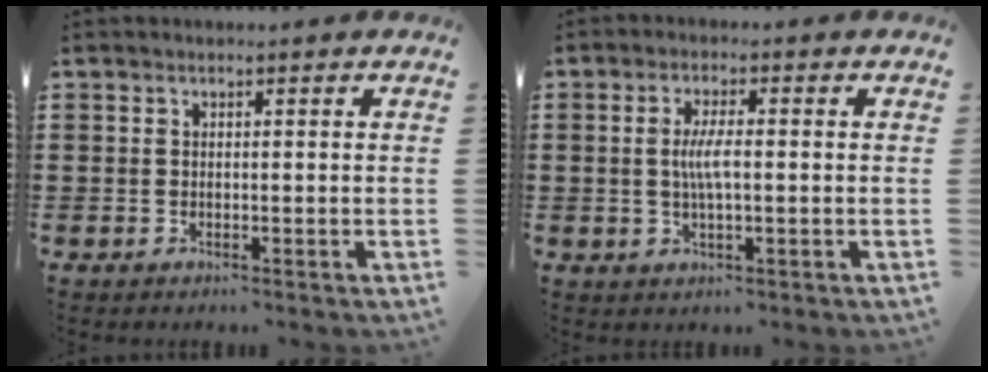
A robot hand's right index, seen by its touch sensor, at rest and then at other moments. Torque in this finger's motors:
{"motor_torque": [0.65, -0.07, 0.32, 0.11]}